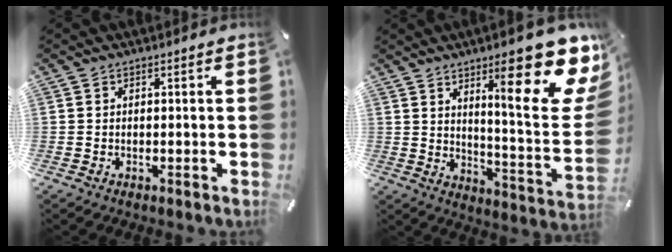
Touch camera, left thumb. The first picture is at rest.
{"total": 23.2, "force": [13.0, 5.9, 18.3], "torque": [-0.252, -0.092, 0.199]}